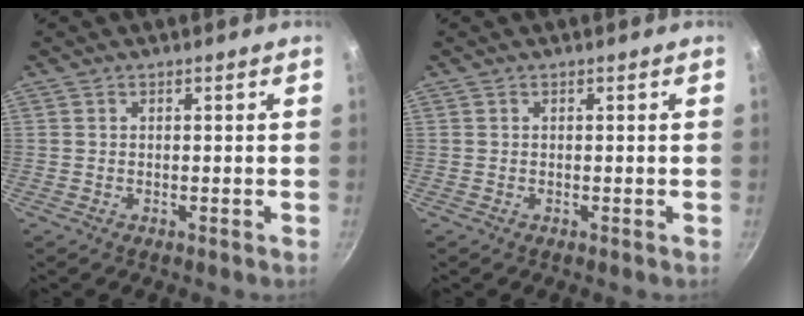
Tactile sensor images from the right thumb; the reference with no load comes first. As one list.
[{"total": 0.0}]